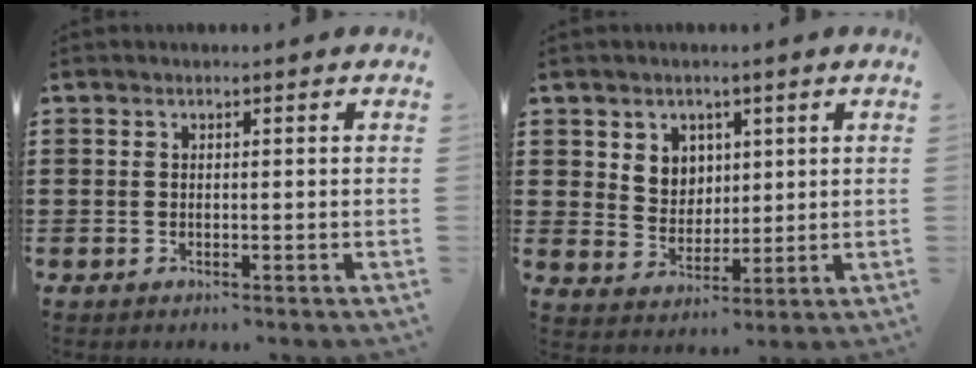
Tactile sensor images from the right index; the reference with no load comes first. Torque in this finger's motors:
{"motor_torque": [0.54, 0.54, 0.14, 0.05]}